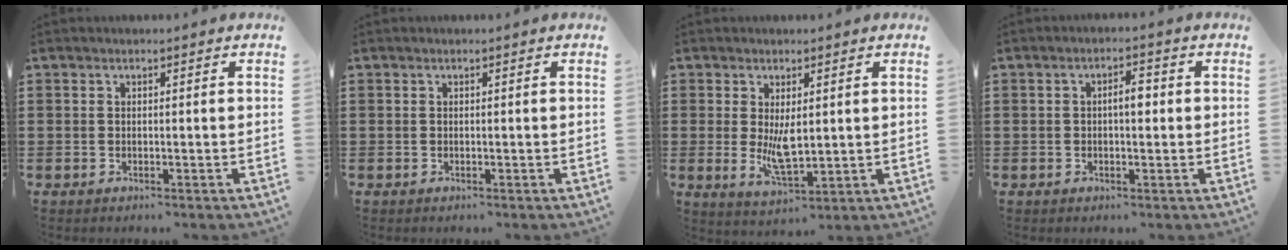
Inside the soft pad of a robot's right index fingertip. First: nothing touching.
{"total": 0.0}
{"total": 4.9, "force": [0.3, 1.9, 4.5], "torque": [-0.073, -0.009, 0.003]}
{"total": 2.9, "force": [0.0, 0.9, 2.8], "torque": [-0.044, 0.001, -0.004]}